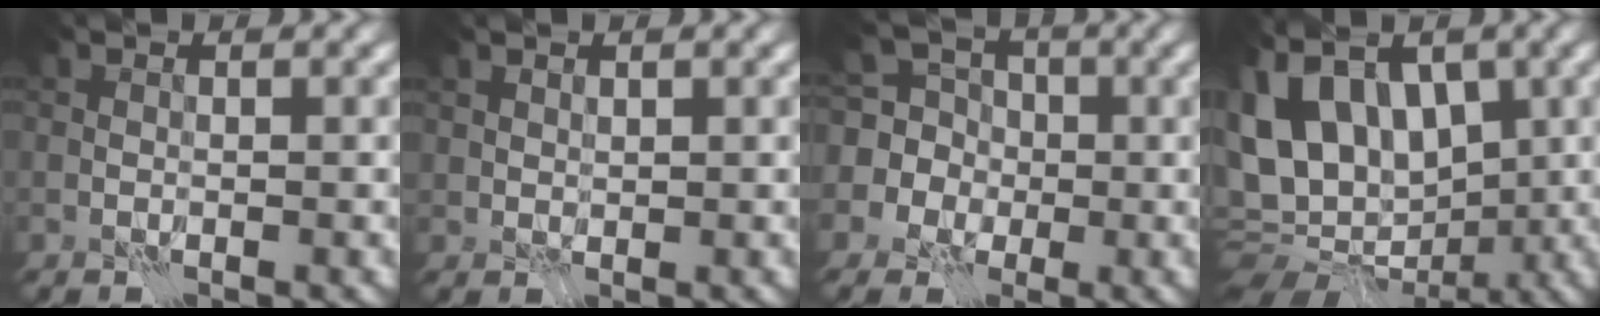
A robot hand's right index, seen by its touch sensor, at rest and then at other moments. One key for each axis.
{"total": 1.0, "fx": 0.7, "fy": 0.6, "fz": 0.3, "tx": -0.006, "ty": -0.001, "tz": 0.013}
{"total": 9.7, "fx": 0.5, "fy": 9.2, "fz": 3.0, "tx": -0.080, "ty": 0.036, "tz": -0.024}
{"total": 10.5, "fx": 1.8, "fy": 7.4, "fz": 7.3, "tx": -0.117, "ty": 0.010, "tz": 0.037}